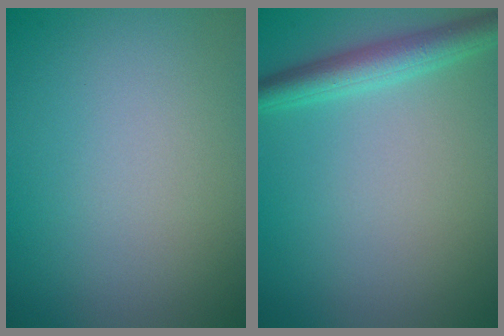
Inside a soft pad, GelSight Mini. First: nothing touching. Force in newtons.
{"total": 3.4, "press": 3.4, "slide": 0.2}